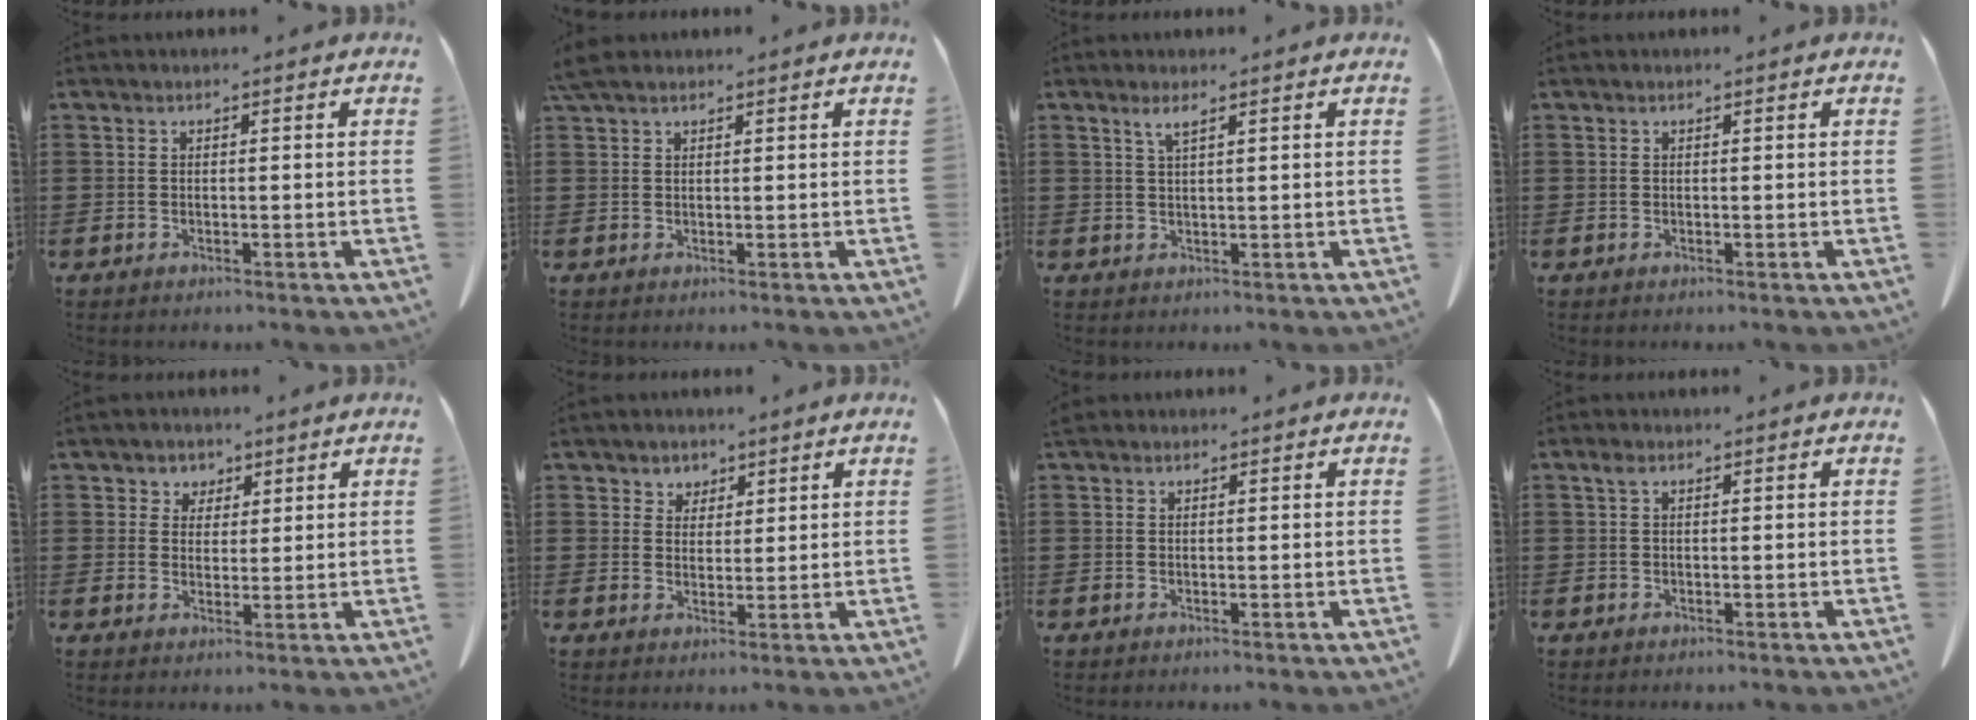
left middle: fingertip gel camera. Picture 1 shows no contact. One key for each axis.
{"total": 2.5, "fx": 2.0, "fy": 0.8, "fz": 1.3, "tx": -0.034, "ty": 0.006, "tz": 0.038}
{"total": 1.9, "fx": 1.1, "fy": 0.4, "fz": 1.5, "tx": -0.033, "ty": 0.002, "tz": 0.019}
{"total": 0.0}
{"total": 3.3, "fx": 2.1, "fy": 2.6, "fz": 0.1, "tx": -0.011, "ty": 0.008, "tz": 0.035}
{"total": 3.0, "fx": 2.2, "fy": 2.0, "fz": 0.0, "tx": -0.005, "ty": 0.003, "tz": 0.040}
{"total": 0.7, "fx": 0.6, "fy": 0.3, "fz": 0.2, "tx": -0.008, "ty": 0.003, "tz": 0.012}
{"total": 1.1, "fx": 0.4, "fy": 0.6, "fz": 0.8, "tx": -0.020, "ty": 0.006, "tz": 0.006}